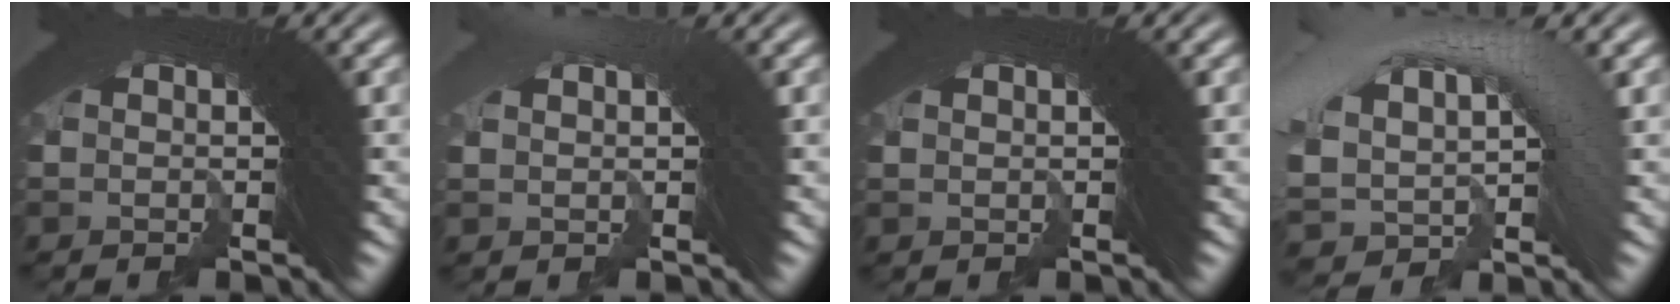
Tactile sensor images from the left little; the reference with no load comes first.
{"total": 0.0}
{"total": 0.0}
{"total": 7.6, "force": [-0.5, 5.0, 5.7], "torque": [-0.111, 0.003, -0.006]}